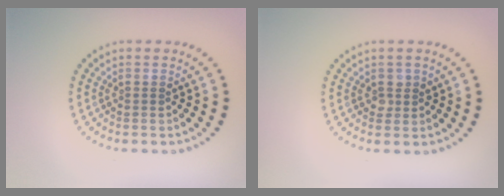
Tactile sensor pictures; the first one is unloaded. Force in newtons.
{"total": 1.1, "press": 1.1, "slide": 0.4}